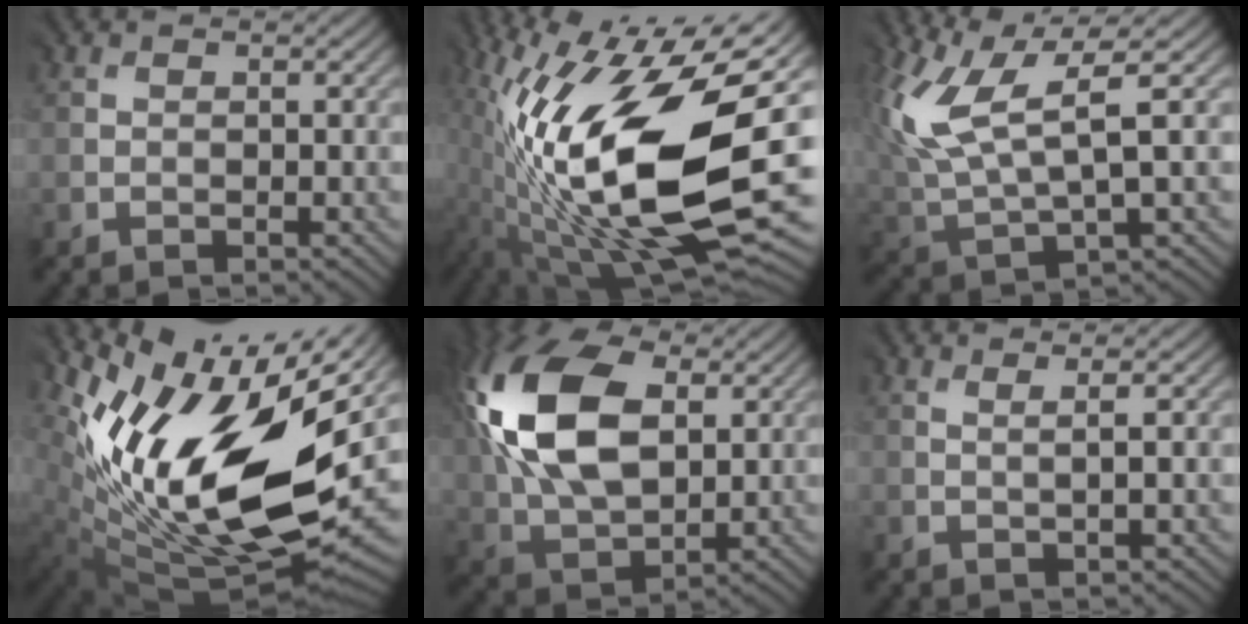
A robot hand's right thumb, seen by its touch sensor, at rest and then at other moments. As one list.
[{"total": 20.9, "force": [-1.2, 8.7, 19.0], "torque": [-0.372, -0.013, -0.021]}, {"total": 10.3, "force": [3.5, 3.8, 9.0], "torque": [-0.215, 0.003, 0.072]}, {"total": 18.5, "force": [4.1, 9.1, 15.6], "torque": [-0.265, -0.016, 0.083]}, {"total": 15.7, "force": [4.1, 9.7, 11.6], "torque": [-0.285, 0.024, 0.077]}, {"total": 0.9, "force": [0.5, -0.3, 0.7], "torque": [0.000, 0.002, 0.003]}]